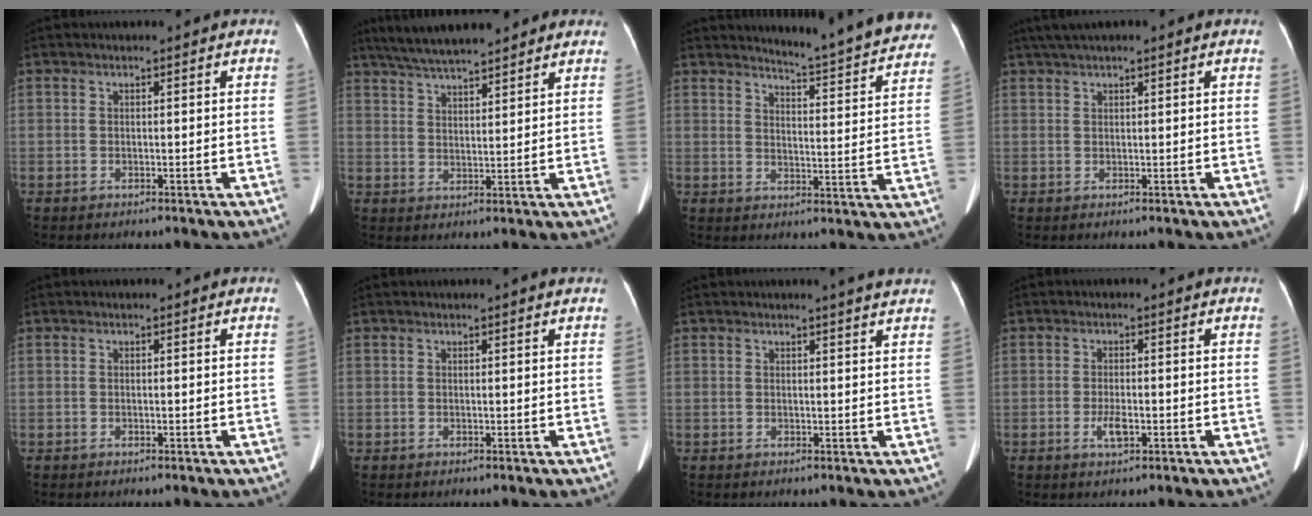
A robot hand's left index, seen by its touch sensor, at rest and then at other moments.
{"total": 11.7, "force": [10.1, 1.9, 5.6], "torque": [-0.090, 0.031, 0.156]}
{"total": 16.6, "force": [15.9, 0.5, 4.8], "torque": [-0.058, -0.079, 0.176]}
{"total": 4.5, "force": [3.3, 0.4, 3.0], "torque": [-0.053, 0.033, 0.058]}
{"total": 0.0}
{"total": 0.7, "force": [0.6, -0.1, 0.4], "torque": [-0.010, 0.013, 0.015]}
{"total": 3.8, "force": [3.4, -0.4, 1.7], "torque": [-0.023, 0.001, 0.028]}
{"total": 2.6, "force": [-1.0, 0.8, 2.3], "torque": [-0.048, -0.002, -0.015]}